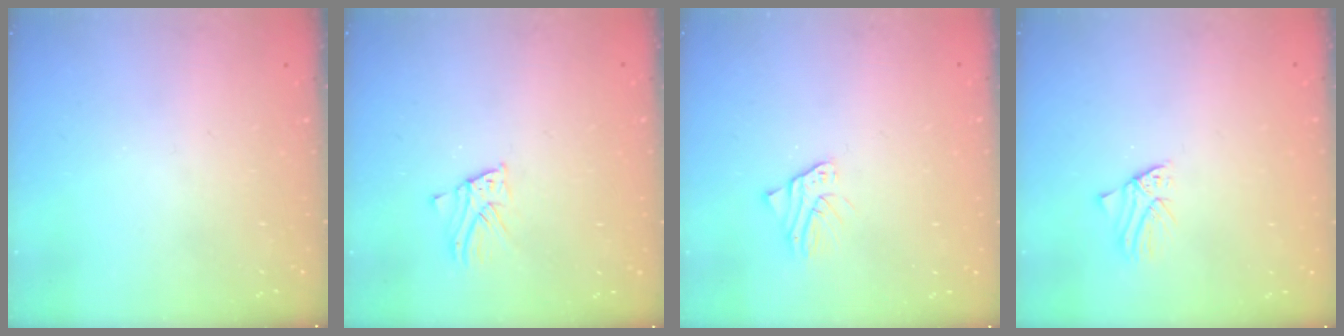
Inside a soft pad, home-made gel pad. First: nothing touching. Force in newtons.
{"total": 4.3, "press": 4.3, "slide": 0.2}
{"total": 2.6, "press": 2.6, "slide": 0.1}
{"total": 0.8, "press": 0.8, "slide": 0.1}